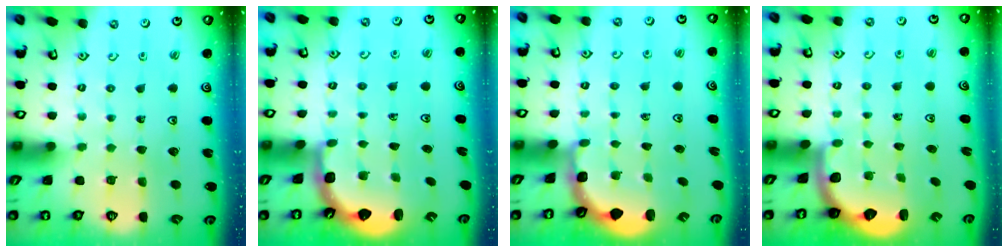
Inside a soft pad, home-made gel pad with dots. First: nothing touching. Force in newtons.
{"total": 2.5, "press": 2.2, "slide": 1.3}
{"total": 2.4, "press": 1.7, "slide": 1.6}
{"total": 2.1, "press": 1.9, "slide": 0.8}